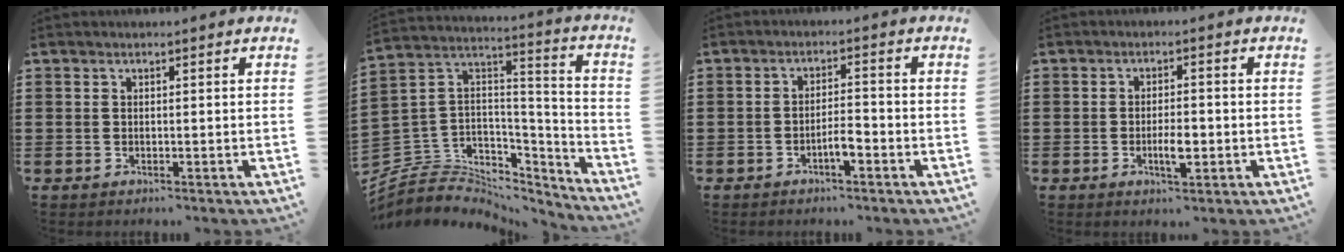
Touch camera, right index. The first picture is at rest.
{"total": 5.5, "force": [-3.1, 4.5, 0.3], "torque": [-0.040, -0.013, -0.064]}
{"total": 3.2, "force": [-1.8, 0.8, 2.5], "torque": [-0.043, 0.006, -0.033]}
{"total": 3.8, "force": [-1.1, 1.4, 3.4], "torque": [-0.068, 0.002, -0.021]}